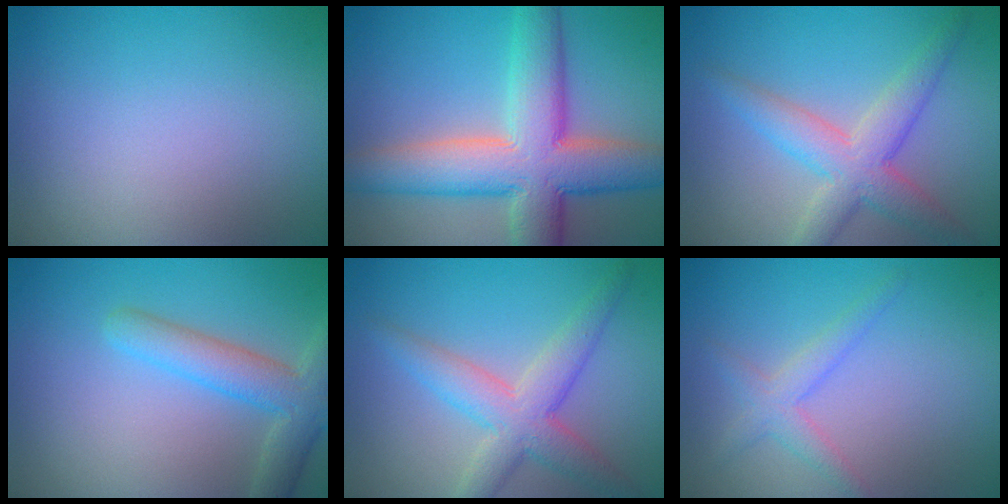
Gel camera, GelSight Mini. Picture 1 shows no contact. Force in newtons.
{"total": 10.1, "press": 10.1, "slide": 0.5}
{"total": 4.9, "press": 4.9, "slide": 0.1}
{"total": 4.3, "press": 4.3, "slide": 0.3}
{"total": 4.9, "press": 4.9, "slide": 0.1}
{"total": 2.1, "press": 2.1, "slide": 0.1}